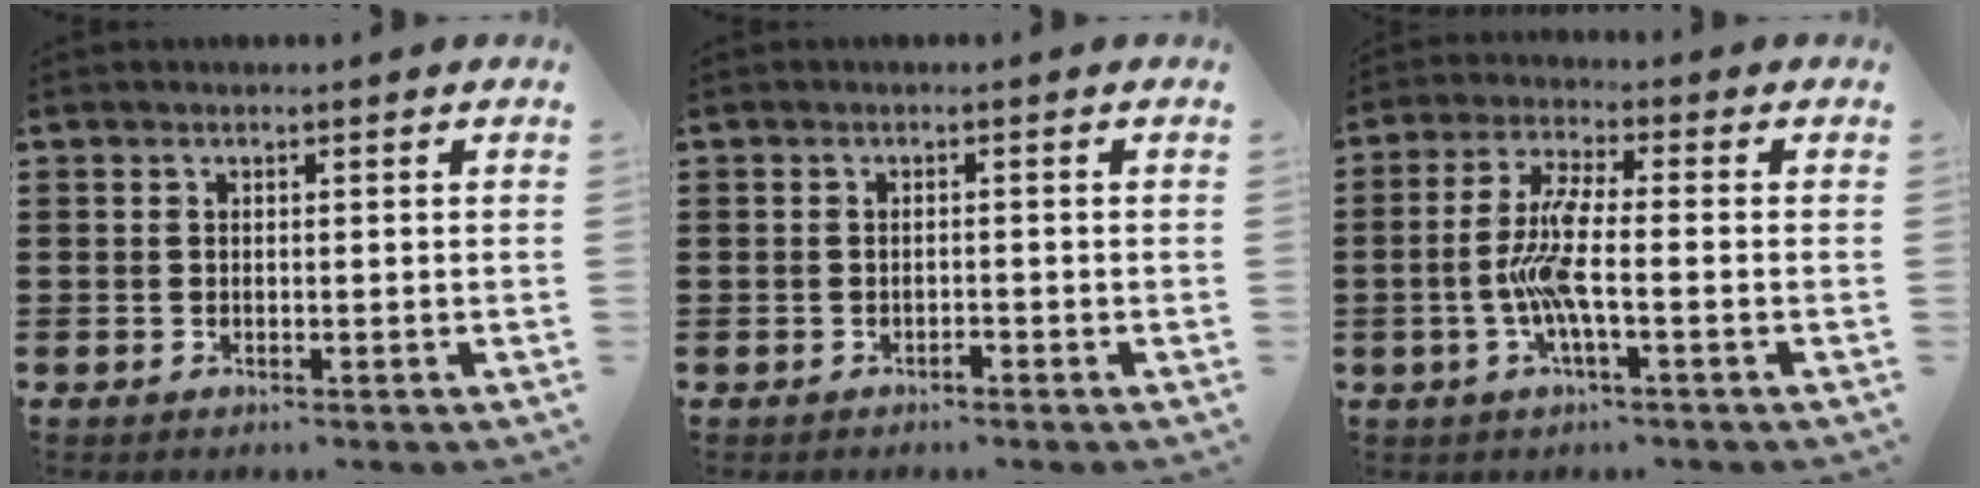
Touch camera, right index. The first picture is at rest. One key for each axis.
{"total": 0.8, "fx": -0.6, "fy": 0.2, "fz": 0.5, "tx": -0.013, "ty": -0.002, "tz": -0.012}
{"total": 7.4, "fx": -1.7, "fy": 1.3, "fz": 7.0, "tx": -0.165, "ty": -0.015, "tz": -0.042}